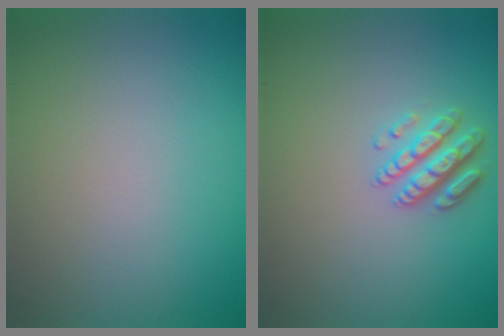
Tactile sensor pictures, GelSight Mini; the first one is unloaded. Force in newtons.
{"total": 2.8, "press": 2.7, "slide": 0.8}